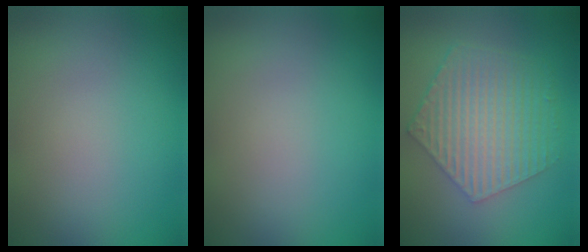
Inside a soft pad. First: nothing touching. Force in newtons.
{"total": 0.0}
{"total": 6.0, "press": 4.3, "slide": 4.2}